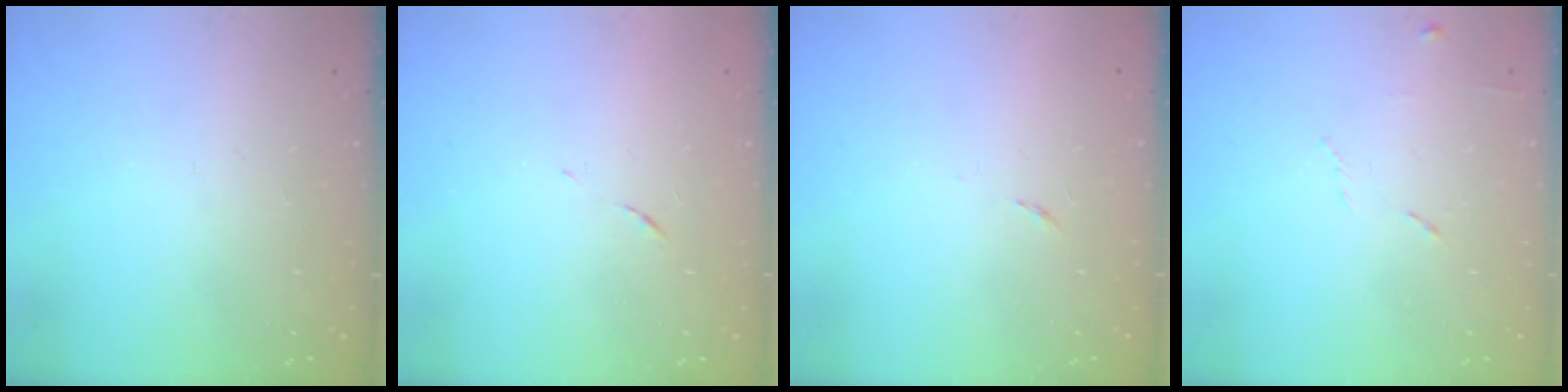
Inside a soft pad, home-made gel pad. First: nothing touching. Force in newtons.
{"total": 5.0, "press": 5.0, "slide": 0.3}
{"total": 2.6, "press": 2.6, "slide": 0.4}
{"total": 6.4, "press": 6.3, "slide": 0.7}